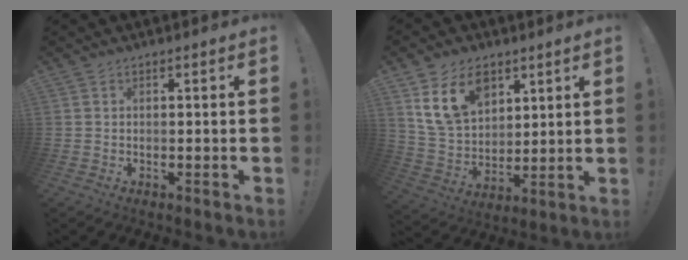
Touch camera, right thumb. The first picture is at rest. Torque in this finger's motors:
{"motor_torque": [0.06, 0.60, 0.14, 0.25, 0.41]}